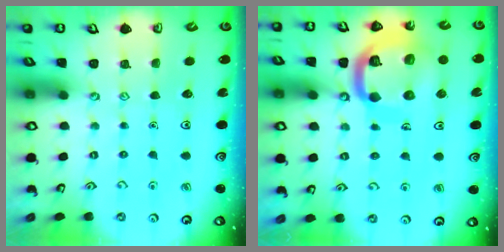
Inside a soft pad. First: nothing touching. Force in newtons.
{"total": 17.4, "press": 17.3, "slide": 1.9}